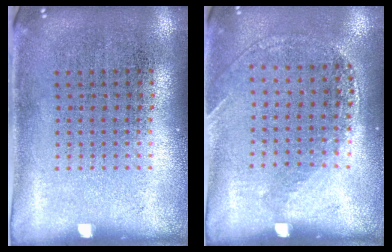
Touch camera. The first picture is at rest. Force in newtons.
{"total": 1.2, "press": 1.1, "slide": 0.5}